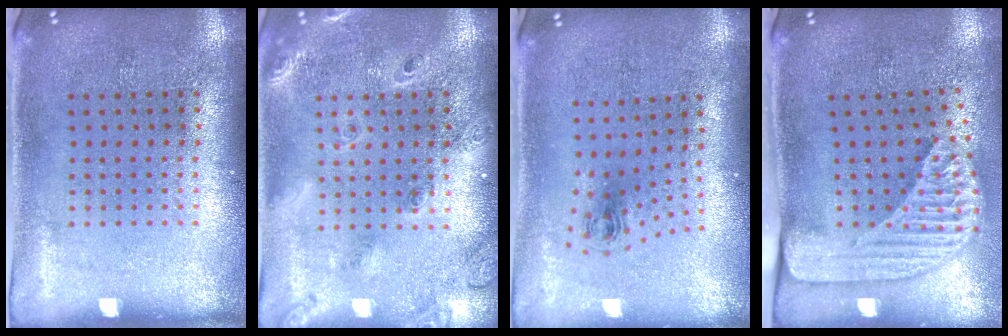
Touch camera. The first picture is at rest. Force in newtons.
{"total": 1.7, "press": 1.6, "slide": 0.8}
{"total": 0.9, "press": 0.4, "slide": 0.8}
{"total": 2.4, "press": 1.7, "slide": 1.7}